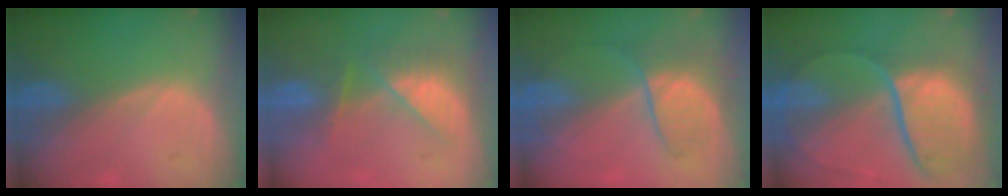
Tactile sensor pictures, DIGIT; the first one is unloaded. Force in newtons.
{"total": 8.0, "press": 6.9, "slide": 4.1}
{"total": 6.7, "press": 6.1, "slide": 2.7}
{"total": 11.7, "press": 9.7, "slide": 6.5}